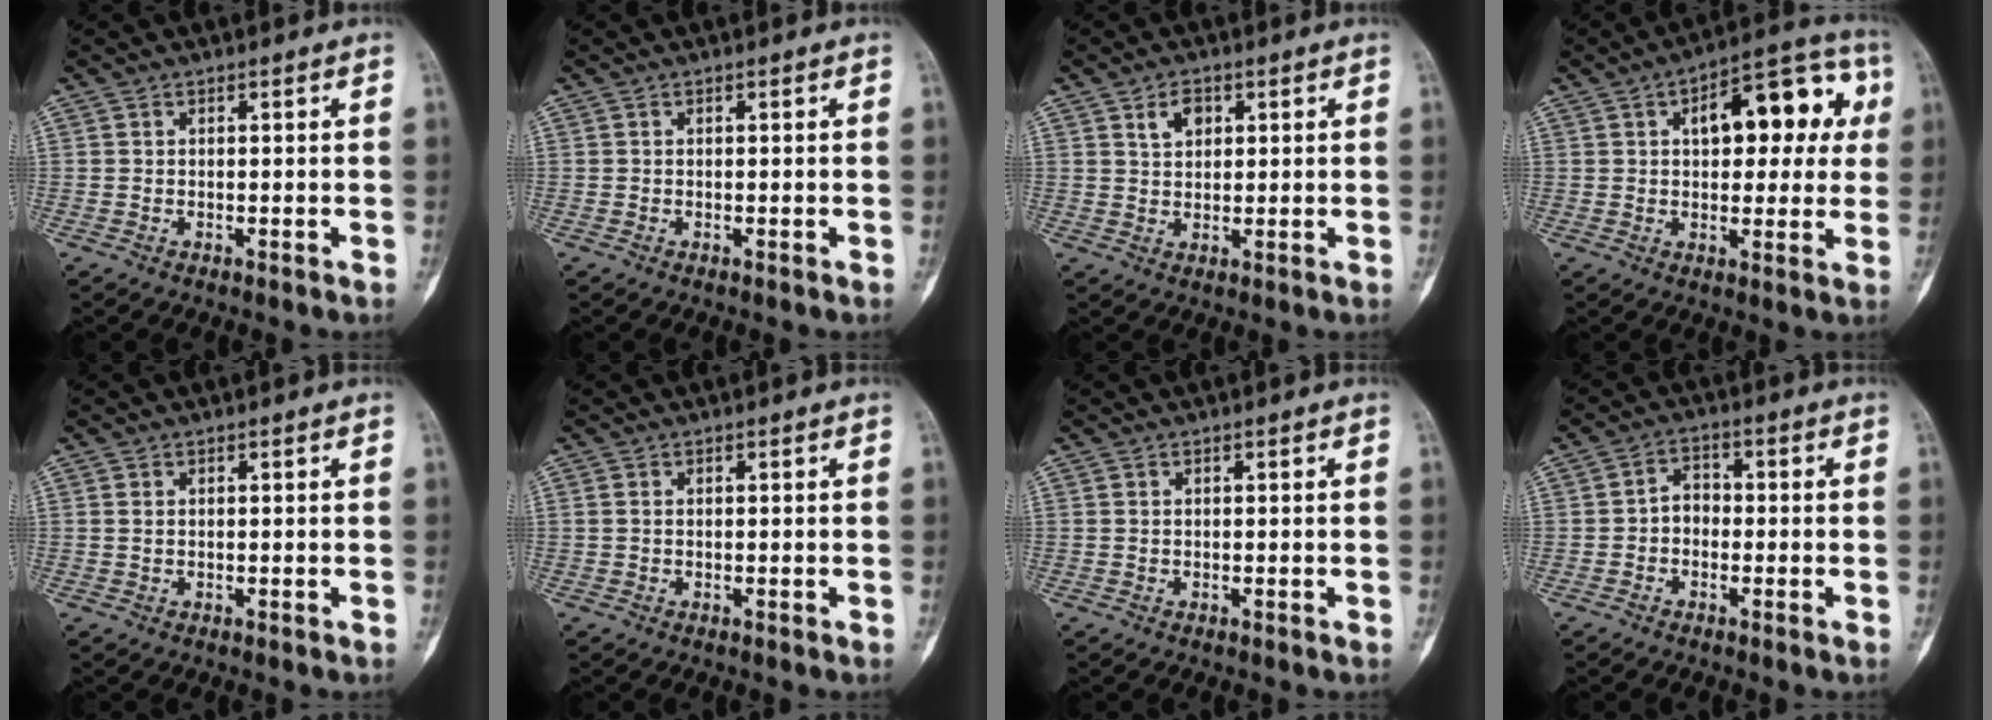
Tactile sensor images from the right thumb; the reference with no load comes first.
{"total": 0.0}
{"total": 4.0, "force": [1.8, 2.7, 2.3], "torque": [-0.027, -0.006, 0.033]}
{"total": 16.6, "force": [4.1, 8.4, 13.8], "torque": [-0.136, 0.031, 0.049]}
{"total": 0.7, "force": [0.2, 0.5, 0.5], "torque": [-0.011, 0.003, 0.006]}
{"total": 0.6, "force": [0.1, 0.4, 0.4], "torque": [-0.010, 0.000, 0.002]}
{"total": 0.0}
{"total": 3.5, "force": [-0.9, 2.7, 2.0], "torque": [-0.014, 0.017, -0.026]}